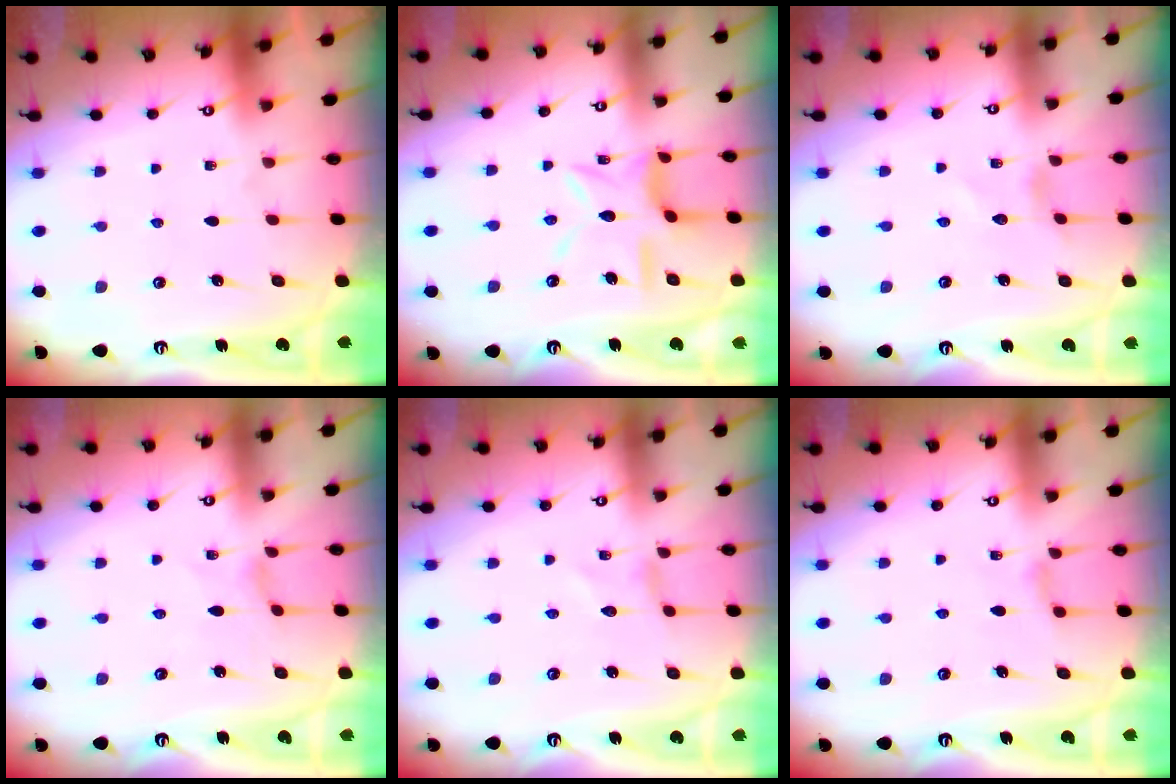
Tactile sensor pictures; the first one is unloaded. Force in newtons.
{"total": 11.2, "press": 11.2, "slide": 1.0}
{"total": 0.9, "press": 0.9, "slide": 0.1}
{"total": 0.0}
{"total": 0.0}
{"total": 2.0, "press": 2.0, "slide": 0.4}